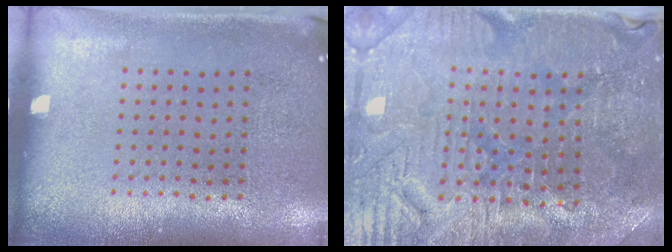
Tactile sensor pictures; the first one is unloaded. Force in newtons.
{"total": 3.5, "press": 3.5, "slide": 0.5}